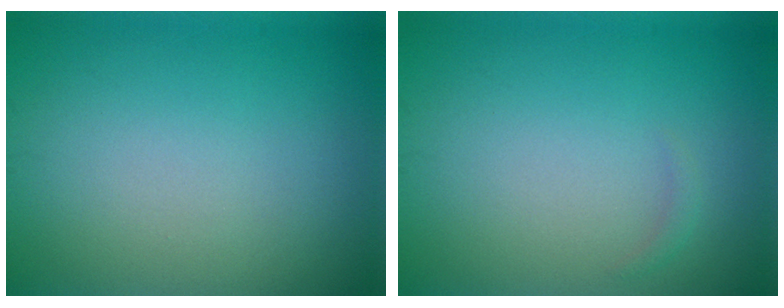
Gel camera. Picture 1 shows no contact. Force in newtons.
{"total": 0.5, "press": 0.5, "slide": 0.0}